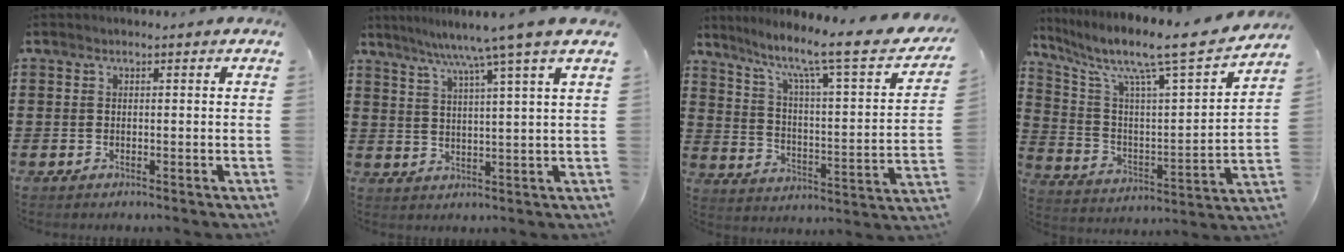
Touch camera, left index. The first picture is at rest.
{"total": 7.4, "force": [5.7, -1.6, 4.5], "torque": [-0.105, -0.023, 0.092]}
{"total": 9.0, "force": [6.7, 0.6, 5.9], "torque": [-0.124, -0.057, 0.098]}
{"total": 9.2, "force": [7.4, 0.5, 5.6], "torque": [-0.133, -0.059, 0.108]}